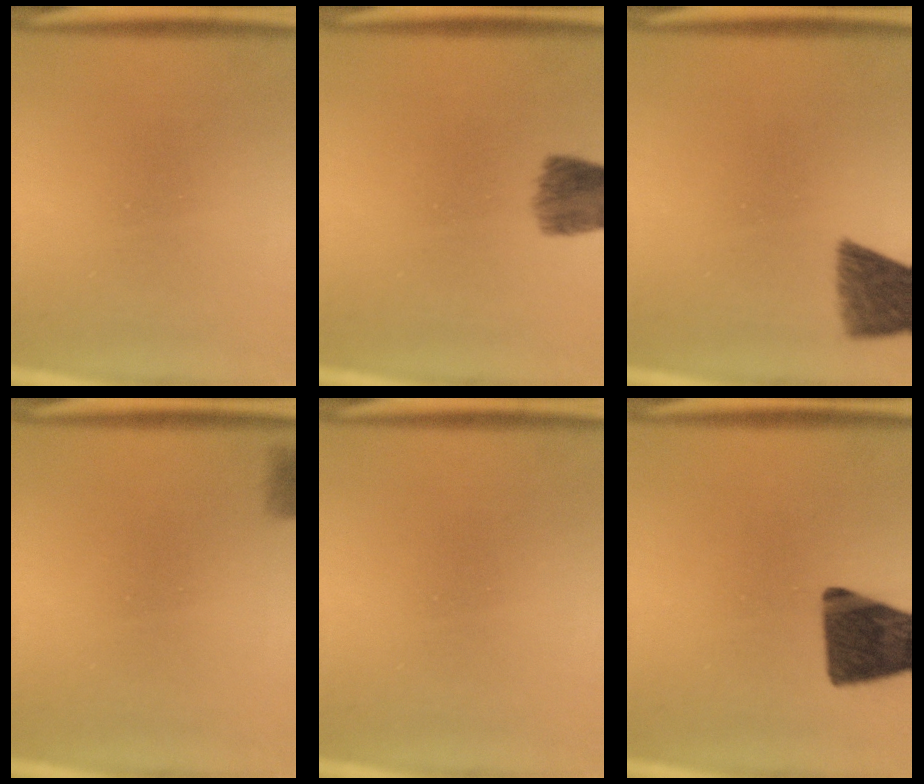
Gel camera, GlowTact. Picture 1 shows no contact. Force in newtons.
{"total": 6.6}
{"total": 7.4}
{"total": 2.9}
{"total": 0.0}
{"total": 13.5}